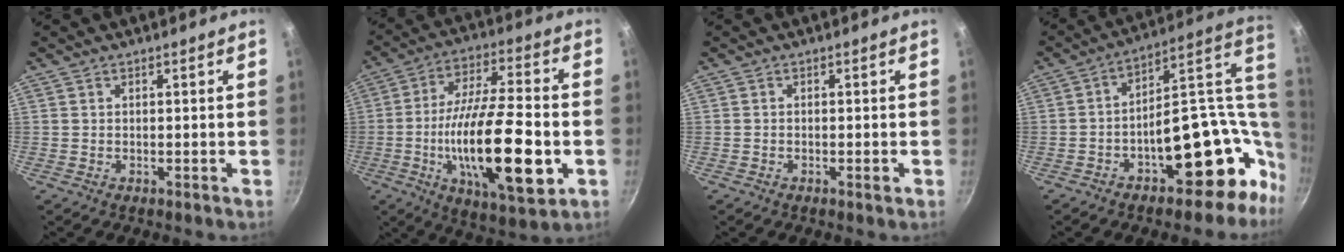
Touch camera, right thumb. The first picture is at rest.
{"total": 23.4, "force": [-5.2, 7.6, 21.5], "torque": [-0.363, 0.017, -0.086]}
{"total": 0.9, "force": [-0.5, 0.2, 0.8], "torque": [-0.019, 0.004, -0.010]}
{"total": 21.6, "force": [-3.0, 13.2, 16.8], "torque": [-0.161, 0.048, -0.028]}